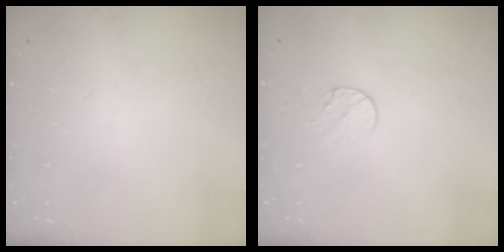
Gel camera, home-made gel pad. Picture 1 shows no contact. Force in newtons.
{"total": 6.0, "press": 6.0, "slide": 0.6}